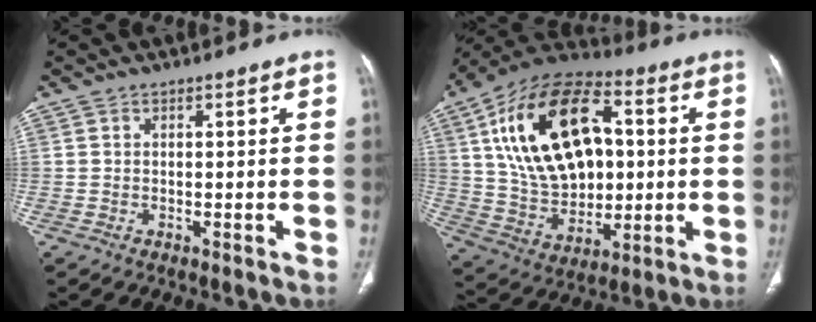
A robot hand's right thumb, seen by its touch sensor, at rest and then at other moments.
{"total": 25.0, "force": [4.9, 15.2, 19.2], "torque": [-0.306, 0.004, 0.087]}